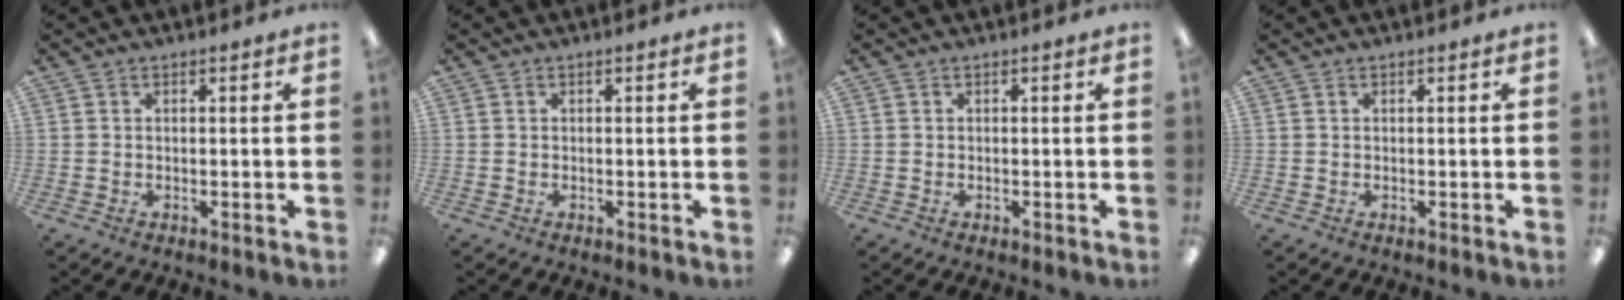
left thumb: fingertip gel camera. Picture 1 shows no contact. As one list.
[{"total": 0.0}, {"total": 0.0}, {"total": 0.0}]